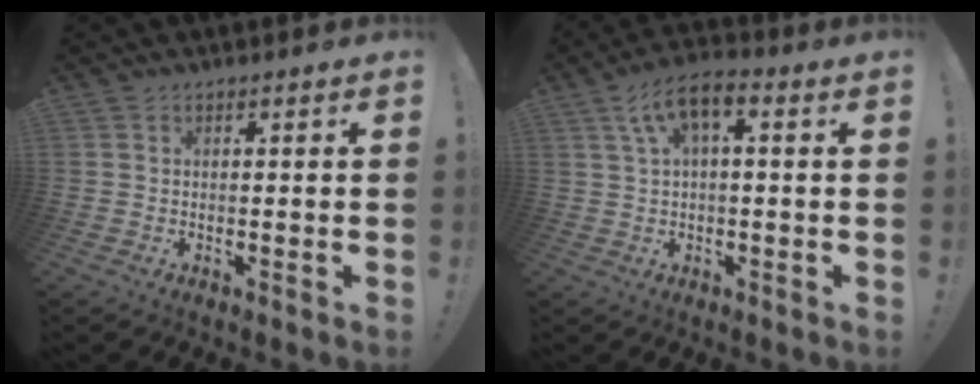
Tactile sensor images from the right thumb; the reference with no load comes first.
{"total": 7.8, "force": [2.3, 2.8, 6.9], "torque": [-0.130, 0.004, 0.046]}